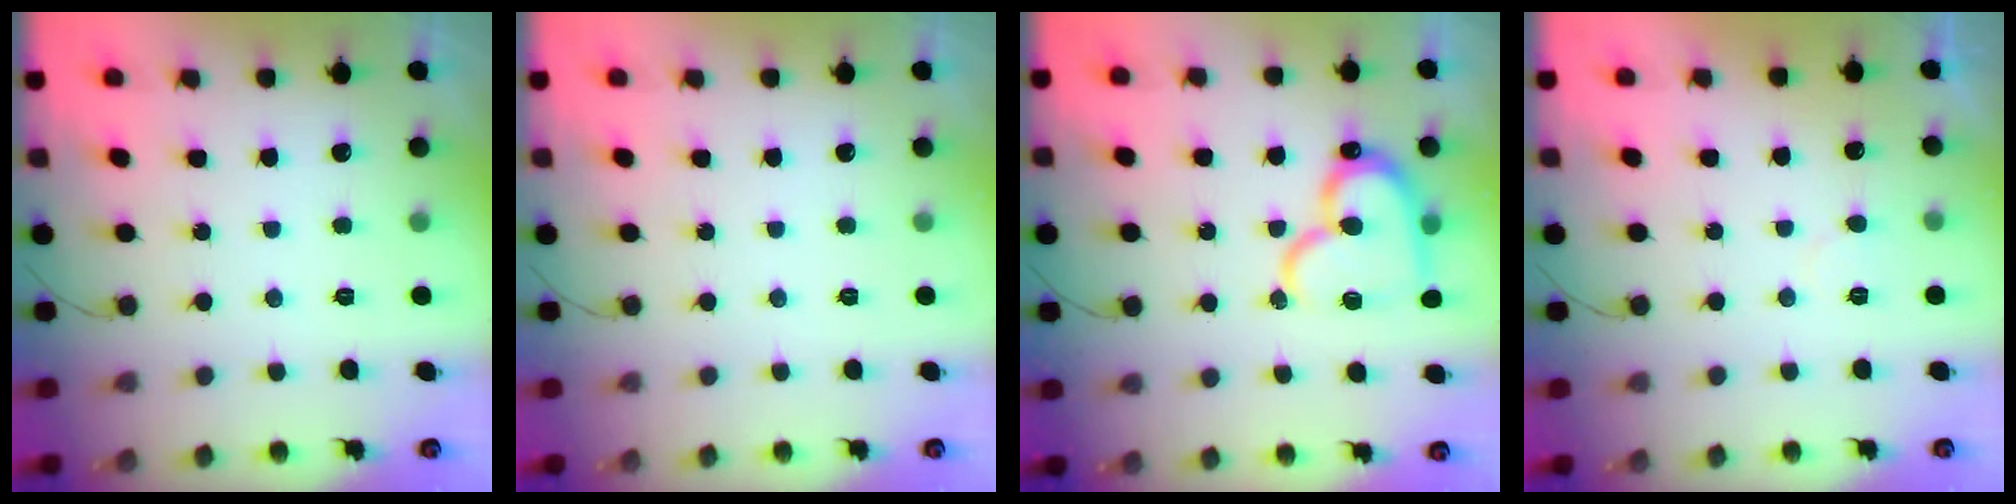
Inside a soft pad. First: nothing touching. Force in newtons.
{"total": 0.0}
{"total": 17.1, "press": 17.0, "slide": 1.8}
{"total": 4.3, "press": 4.3, "slide": 0.3}